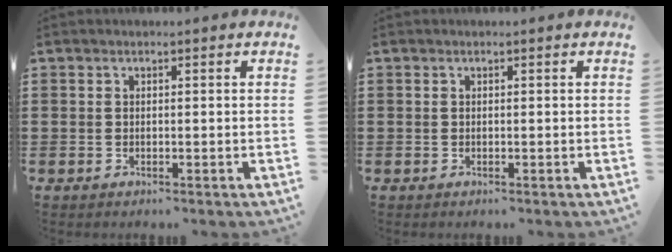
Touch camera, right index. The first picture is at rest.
{"total": 0.0}